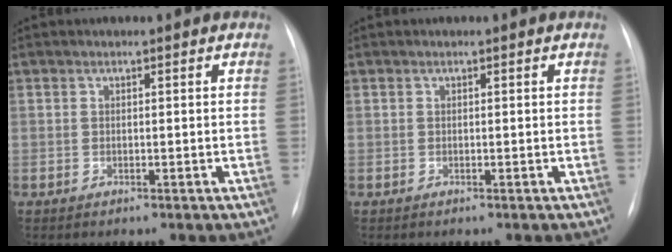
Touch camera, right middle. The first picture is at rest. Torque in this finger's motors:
{"motor_torque": [0.93, -1.21, -0.03, 0.00]}